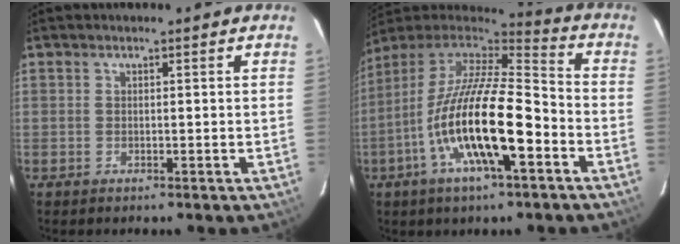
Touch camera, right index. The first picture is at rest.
{"total": 20.1, "force": [-7.3, 5.2, 18.0], "torque": [-0.331, -0.024, -0.141]}